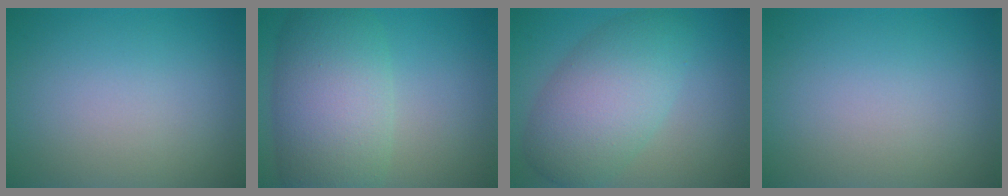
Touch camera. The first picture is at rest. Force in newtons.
{"total": 8.6, "press": 8.6, "slide": 0.4}
{"total": 7.1, "press": 7.1, "slide": 0.2}
{"total": 0.0}